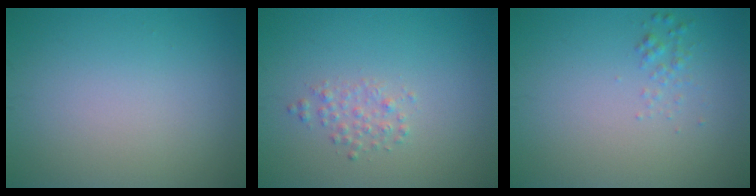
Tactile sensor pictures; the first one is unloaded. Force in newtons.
{"total": 1.4, "press": 1.4, "slide": 0.0}
{"total": 1.0, "press": 1.0, "slide": 0.0}